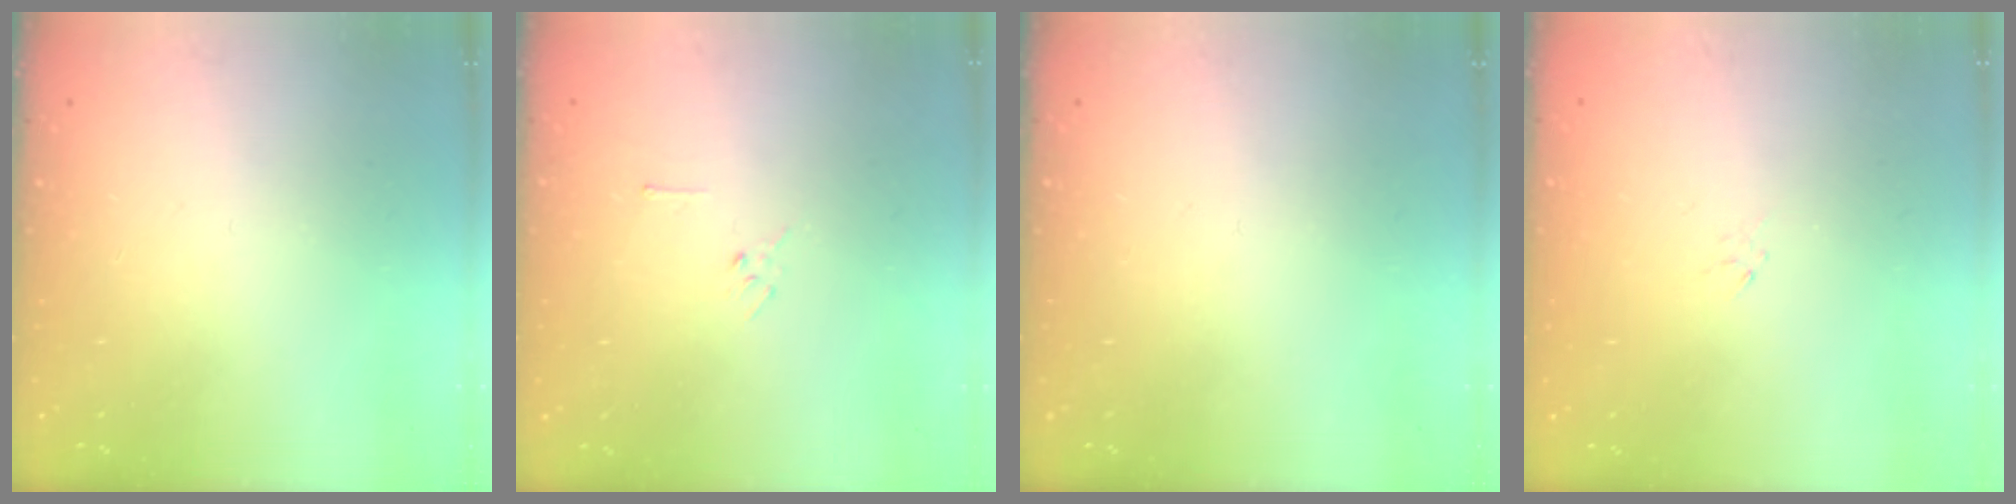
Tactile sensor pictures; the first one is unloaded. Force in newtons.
{"total": 3.5, "press": 3.4, "slide": 0.8}
{"total": 0.0}
{"total": 0.0}